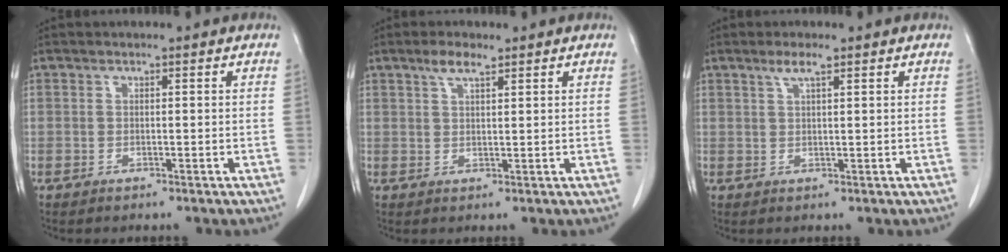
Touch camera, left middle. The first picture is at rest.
{"total": 3.0, "force": [2.2, 0.7, 2.0], "torque": [-0.046, 0.005, 0.042]}
{"total": 2.2, "force": [1.5, 0.1, 1.7], "torque": [-0.039, 0.002, 0.031]}